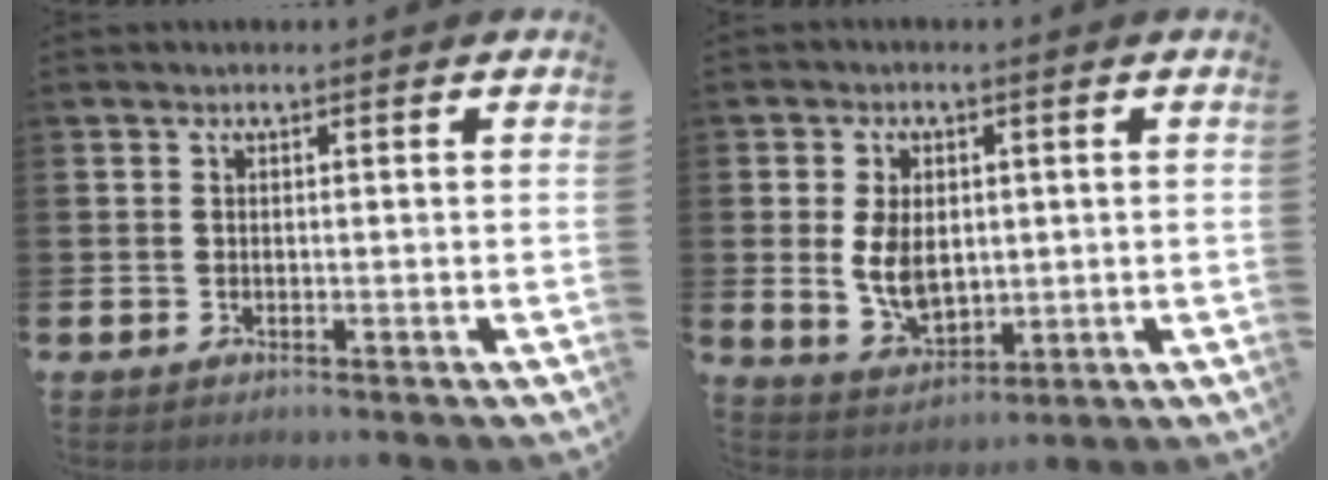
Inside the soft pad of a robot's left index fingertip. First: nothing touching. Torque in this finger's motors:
{"motor_torque": [1.71, -0.13, 0.22, 0.21]}